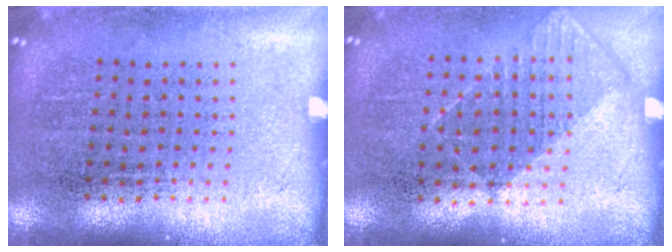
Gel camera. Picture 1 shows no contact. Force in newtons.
{"total": 0.6, "press": 0.4, "slide": 0.4}